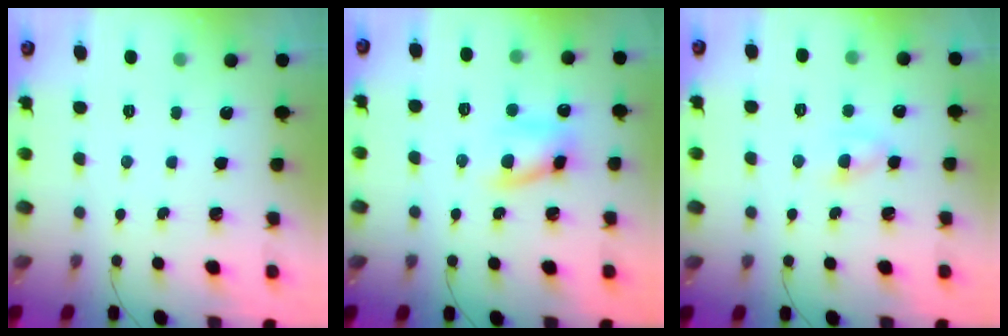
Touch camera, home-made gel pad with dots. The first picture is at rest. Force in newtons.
{"total": 8.0, "press": 7.9, "slide": 0.8}
{"total": 2.9, "press": 2.8, "slide": 0.9}